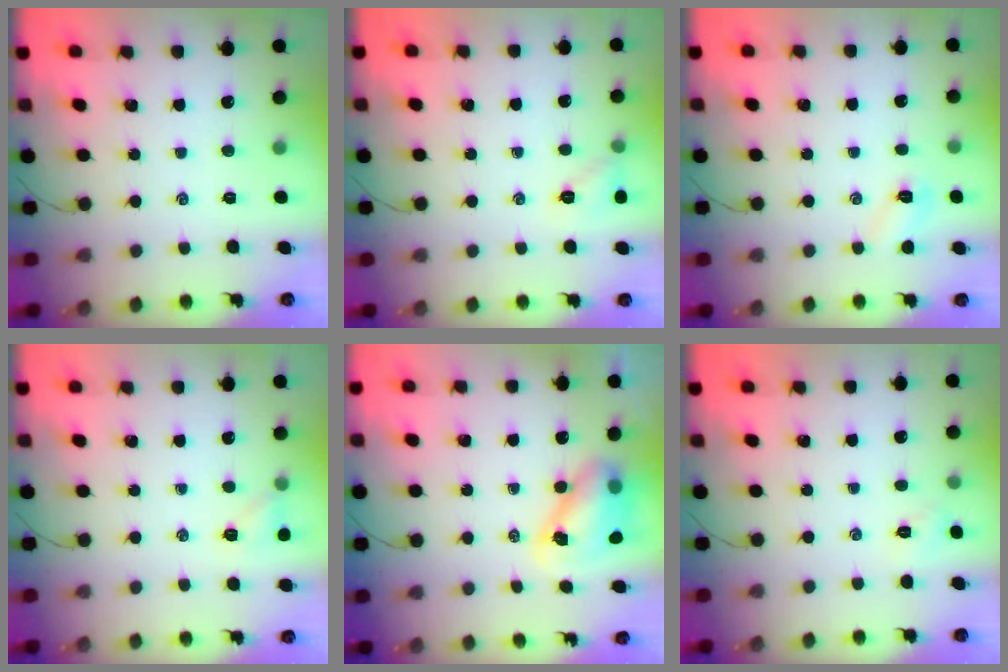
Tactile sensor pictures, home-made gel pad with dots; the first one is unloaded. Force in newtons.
{"total": 6.2, "press": 6.0, "slide": 1.7}
{"total": 4.3, "press": 4.2, "slide": 1.1}
{"total": 6.0, "press": 5.8, "slide": 1.2}
{"total": 8.1, "press": 7.9, "slide": 1.9}
{"total": 2.5, "press": 2.4, "slide": 0.7}